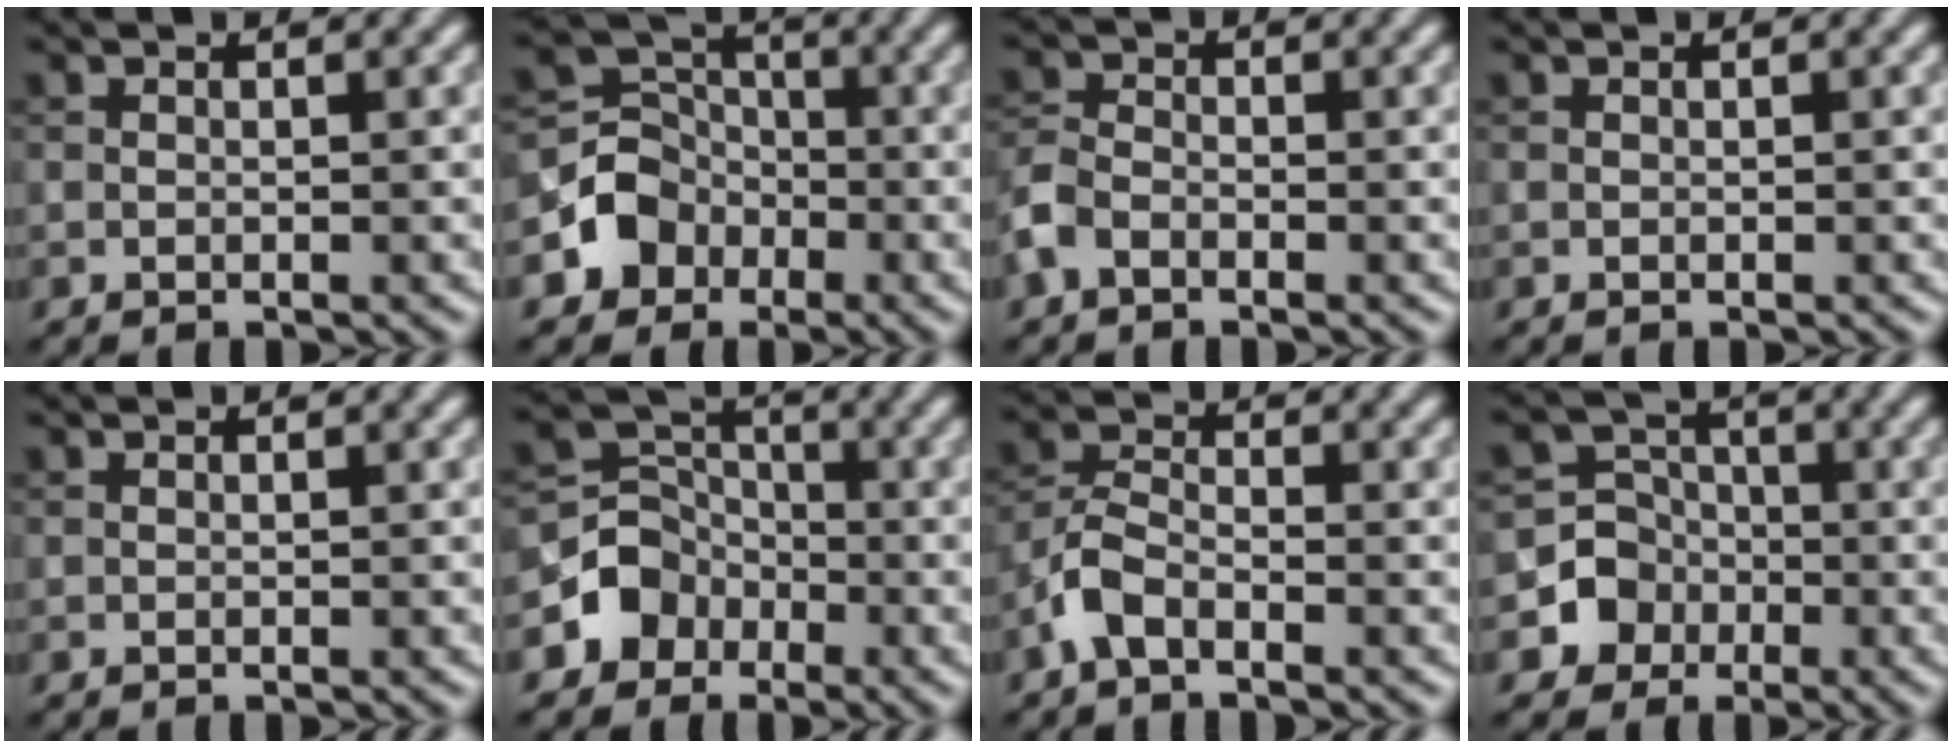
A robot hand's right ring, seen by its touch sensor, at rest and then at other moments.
{"total": 4.5, "force": [-1.9, 4.0, 0.9], "torque": [-0.004, 0.005, -0.046]}
{"total": 2.9, "force": [-1.6, 1.8, 1.6], "torque": [-0.040, 0.003, -0.047]}
{"total": 0.0}
{"total": 0.0}
{"total": 4.4, "force": [-2.1, 3.8, 0.8], "torque": [-0.001, 0.005, -0.049]}
{"total": 3.3, "force": [-2.0, 1.5, 2.1], "torque": [-0.046, 0.007, -0.052]}
{"total": 4.7, "force": [-1.7, 4.4, 0.4], "torque": [0.022, 0.007, -0.057]}